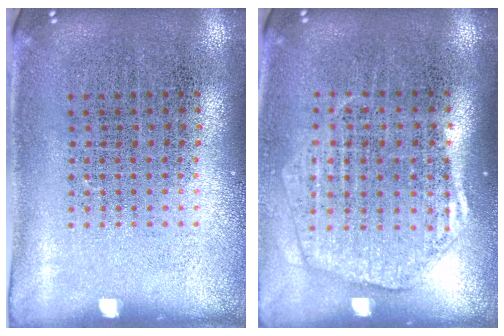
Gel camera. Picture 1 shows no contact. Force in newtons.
{"total": 1.9, "press": 1.7, "slide": 0.8}